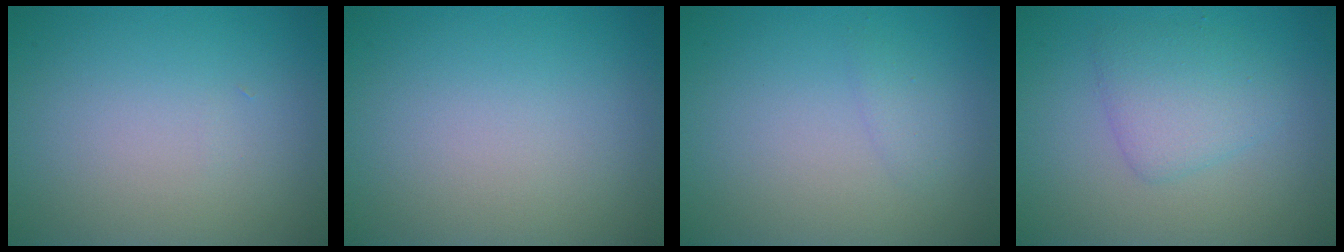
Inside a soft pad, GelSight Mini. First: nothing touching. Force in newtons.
{"total": 0.0}
{"total": 0.9, "press": 0.9, "slide": 0.1}
{"total": 2.9, "press": 2.9, "slide": 0.1}